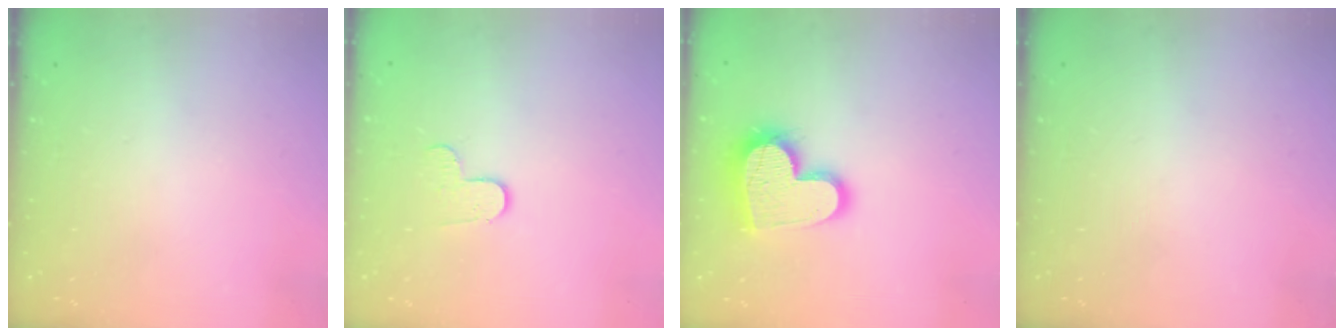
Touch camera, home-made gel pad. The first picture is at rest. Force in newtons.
{"total": 5.5, "press": 5.5, "slide": 0.5}
{"total": 16.4, "press": 16.3, "slide": 1.2}
{"total": 0.0}